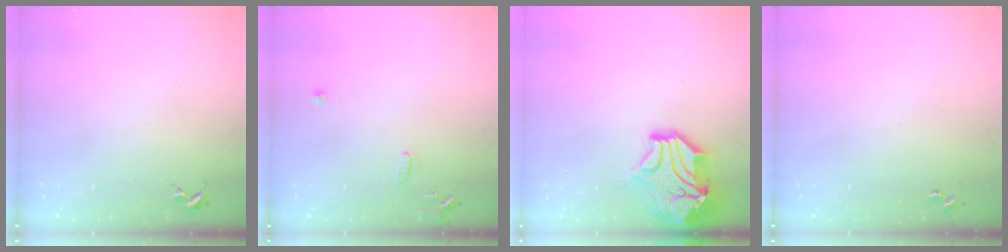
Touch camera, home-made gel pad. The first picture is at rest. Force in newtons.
{"total": 8.5, "press": 8.5, "slide": 0.8}
{"total": 16.8, "press": 16.6, "slide": 2.4}
{"total": 0.0}